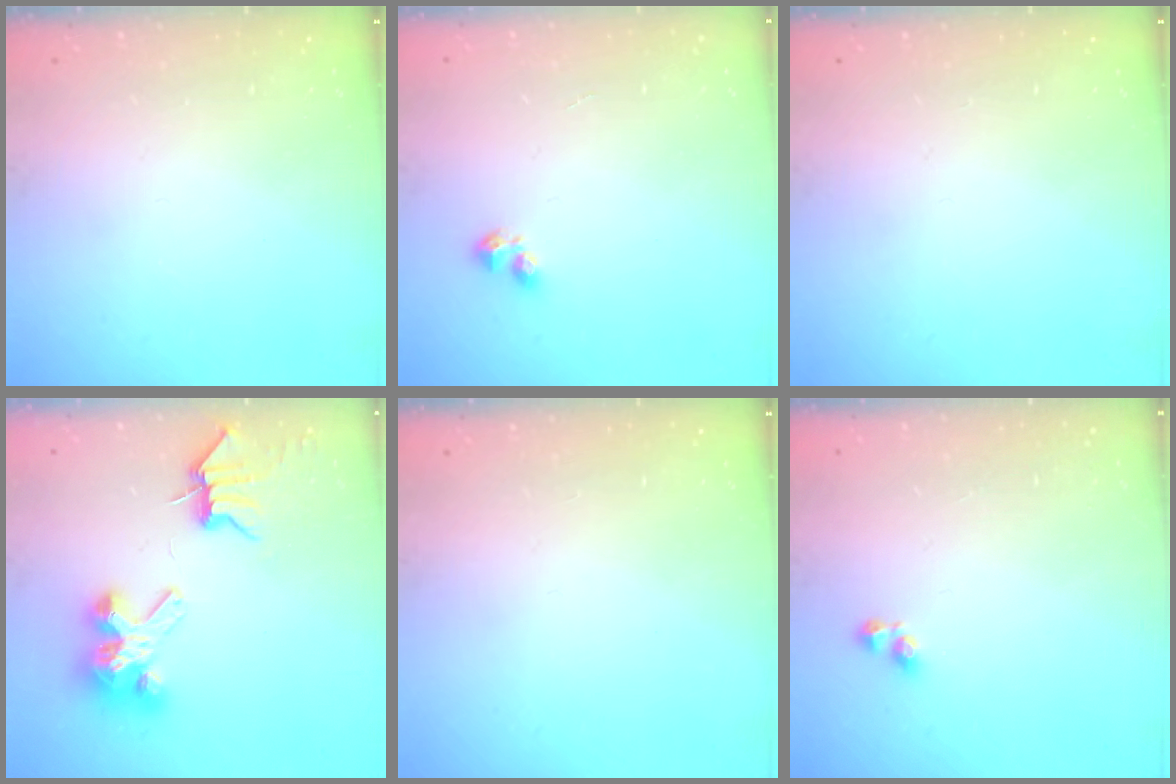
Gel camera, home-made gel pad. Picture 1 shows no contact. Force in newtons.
{"total": 2.9, "press": 2.8, "slide": 0.5}
{"total": 0.0}
{"total": 8.2, "press": 8.1, "slide": 0.9}
{"total": 0.0}
{"total": 2.8, "press": 2.8, "slide": 0.1}